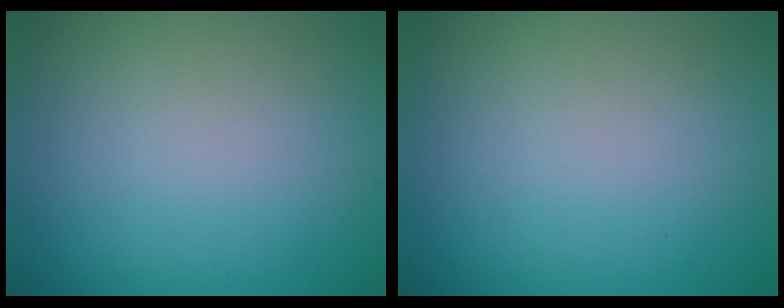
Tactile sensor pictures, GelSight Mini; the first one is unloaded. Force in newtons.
{"total": 0.0}